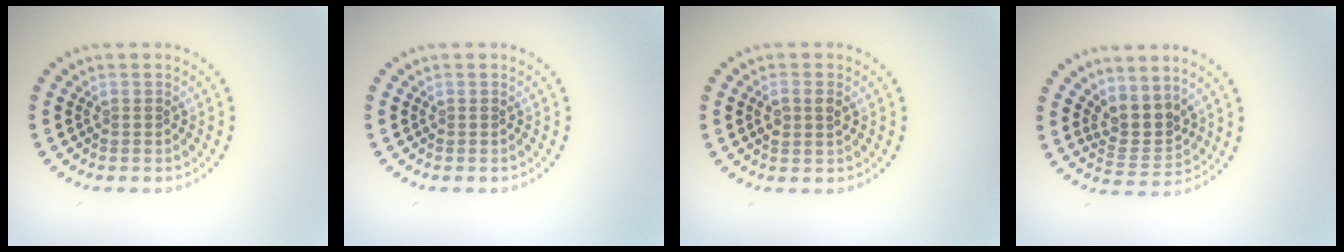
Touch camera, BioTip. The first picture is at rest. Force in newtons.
{"total": 0.0}
{"total": 1.7, "press": 1.7, "slide": 0.4}
{"total": 3.1, "press": 2.5, "slide": 1.9}